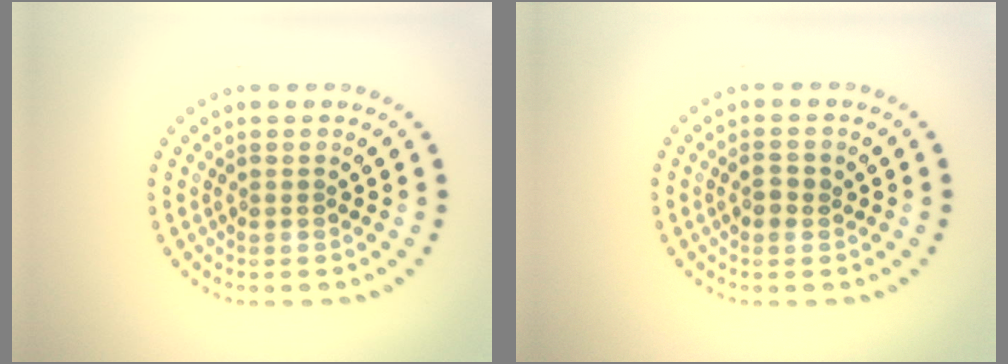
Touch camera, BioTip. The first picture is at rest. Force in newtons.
{"total": 1.5, "press": 1.5, "slide": 0.1}